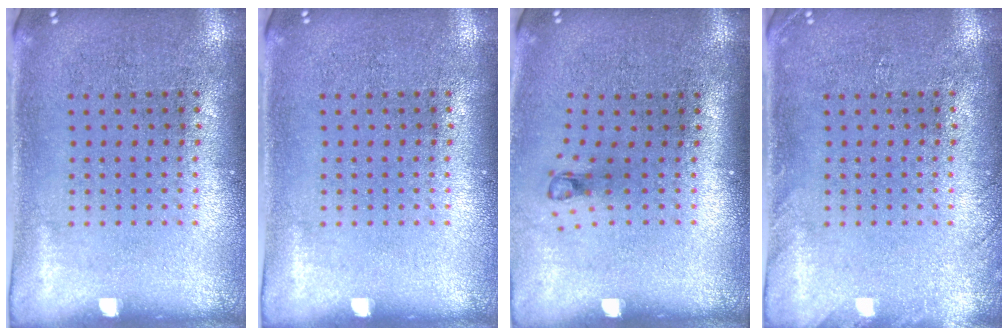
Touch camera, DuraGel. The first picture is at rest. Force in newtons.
{"total": 0.0}
{"total": 0.7, "press": 0.3, "slide": 0.6}
{"total": 1.1, "press": 1.1, "slide": 0.1}